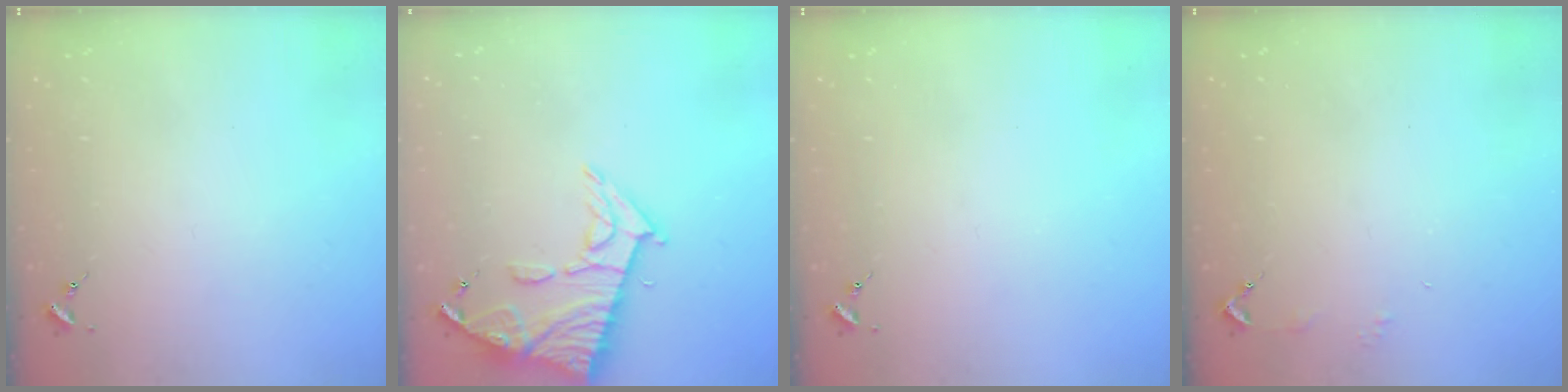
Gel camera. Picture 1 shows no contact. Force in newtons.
{"total": 13.0, "press": 12.9, "slide": 1.4}
{"total": 0.0}
{"total": 2.9, "press": 2.8, "slide": 0.3}